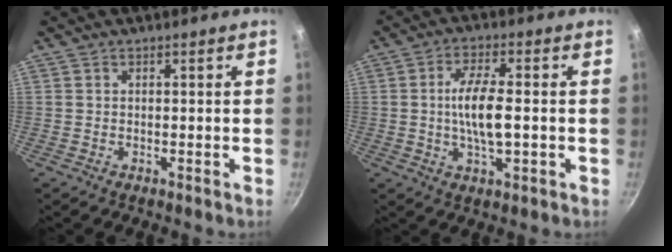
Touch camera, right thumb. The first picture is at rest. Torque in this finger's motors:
{"motor_torque": [2.61, 2.39, 2.09, -0.69, 0.90]}